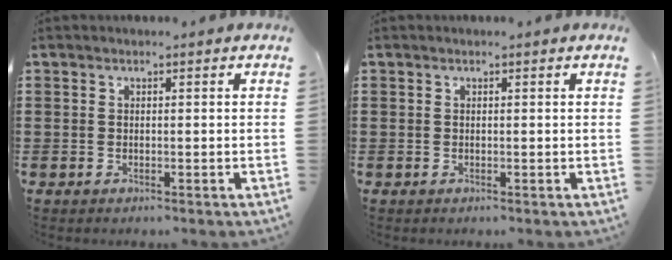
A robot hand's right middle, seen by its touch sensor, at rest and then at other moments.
{"total": 0.0}